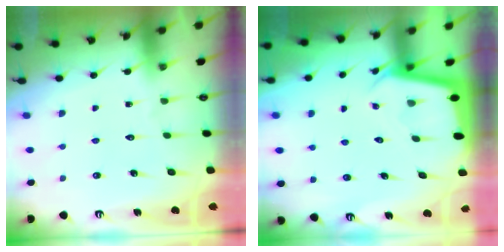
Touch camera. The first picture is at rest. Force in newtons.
{"total": 2.3, "press": 2.3, "slide": 0.1}